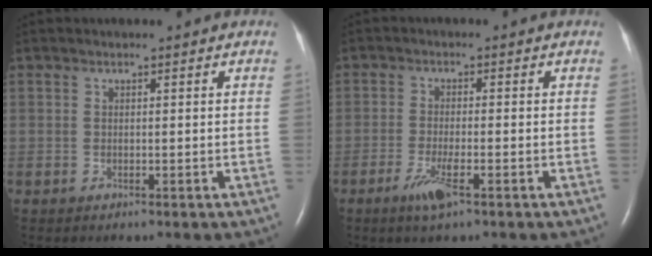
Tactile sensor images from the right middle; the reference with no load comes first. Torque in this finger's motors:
{"motor_torque": [0.10, 0.02, 0.09, 0.02]}